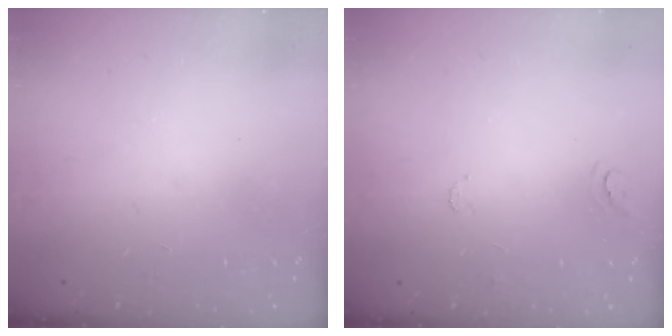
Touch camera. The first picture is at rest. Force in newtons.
{"total": 6.3, "press": 6.3, "slide": 0.6}